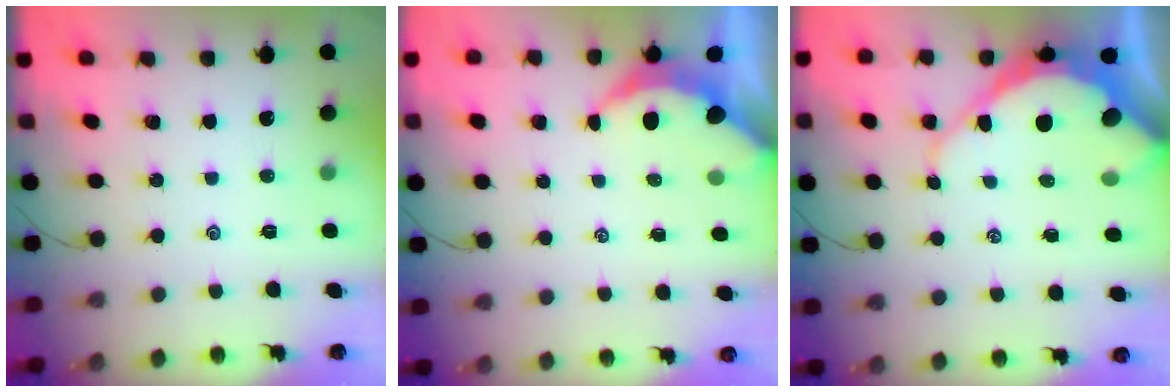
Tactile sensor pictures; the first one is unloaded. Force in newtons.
{"total": 3.6, "press": 3.6, "slide": 0.4}
{"total": 12.8, "press": 12.8, "slide": 1.2}